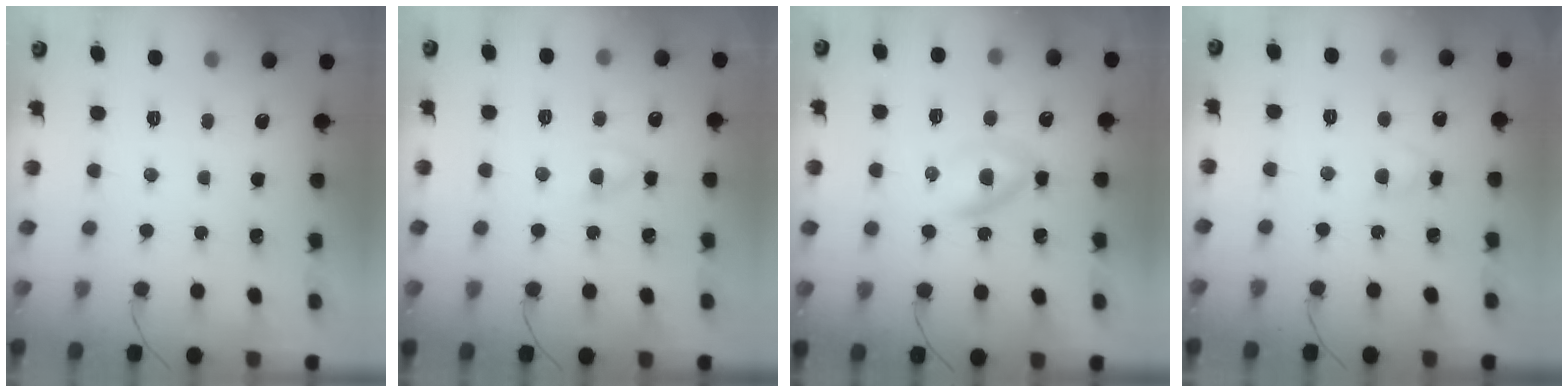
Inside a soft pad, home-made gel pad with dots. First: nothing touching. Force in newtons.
{"total": 2.9, "press": 2.8, "slide": 0.9}
{"total": 3.4, "press": 3.2, "slide": 1.1}
{"total": 2.5, "press": 2.3, "slide": 1.1}